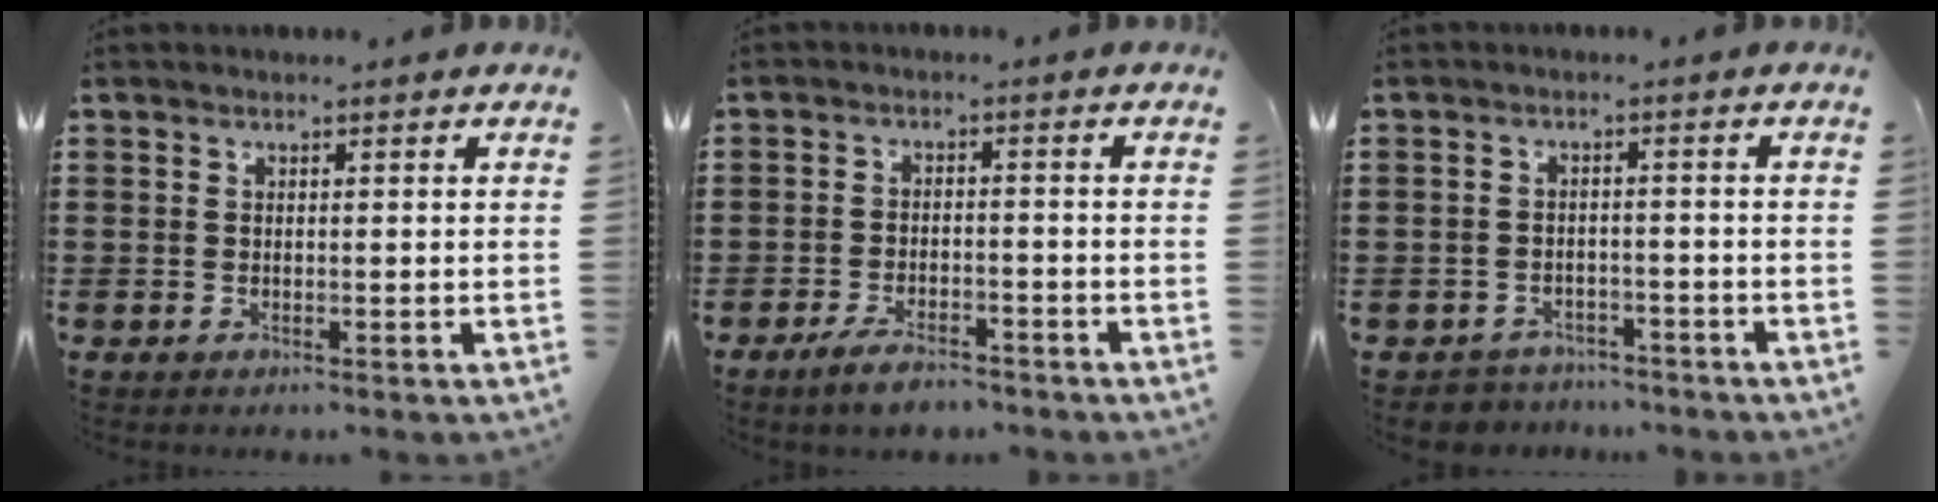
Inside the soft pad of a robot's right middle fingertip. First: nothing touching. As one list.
[{"total": 4.0, "force": [-3.3, 0.8, 2.0], "torque": [-0.041, 0.001, -0.063]}, {"total": 2.9, "force": [-2.8, 0.5, -0.3], "torque": [-0.007, -0.002, -0.062]}]